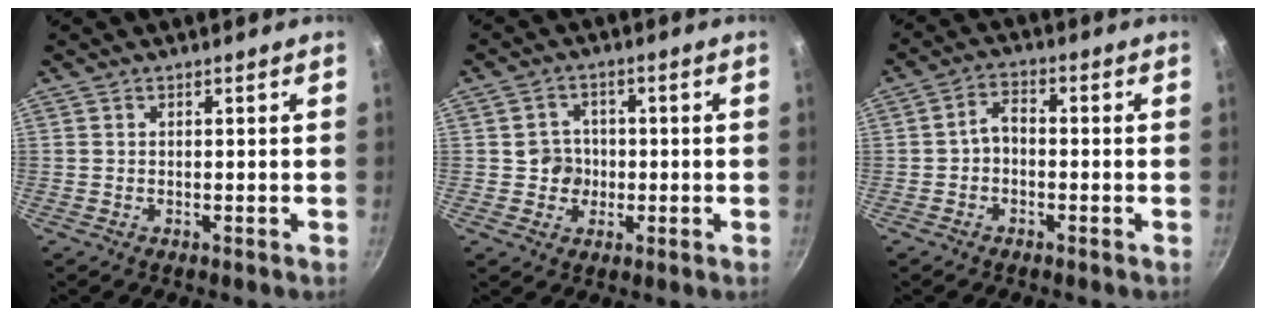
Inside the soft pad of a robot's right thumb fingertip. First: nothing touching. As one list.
[{"total": 4.7, "force": [-0.4, 4.4, 1.5], "torque": [0.005, 0.008, -0.010]}, {"total": 3.9, "force": [-0.9, 2.7, 2.6], "torque": [-0.038, 0.021, -0.024]}]